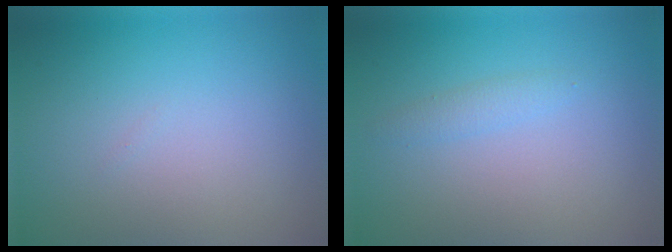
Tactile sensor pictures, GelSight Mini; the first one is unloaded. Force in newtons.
{"total": 1.0, "press": 1.0, "slide": 0.0}